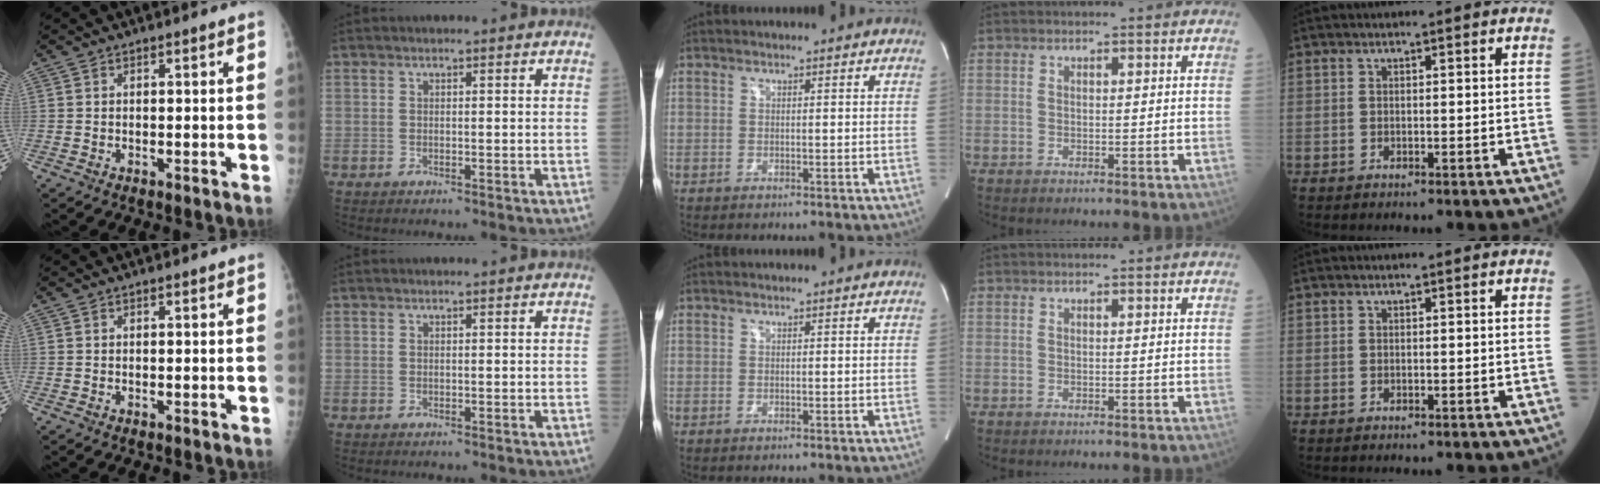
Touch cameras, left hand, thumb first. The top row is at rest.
{}